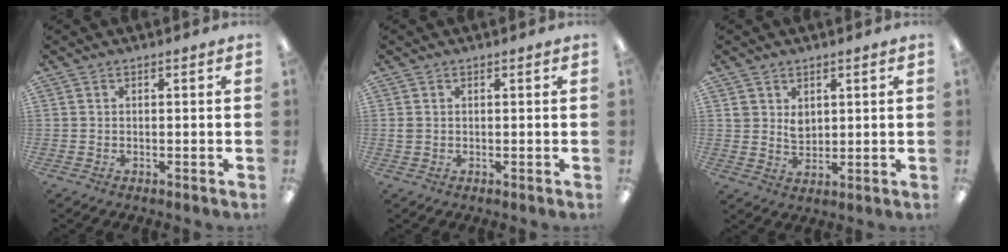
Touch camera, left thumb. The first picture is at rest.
{"total": 1.1, "force": [0.2, 1.0, 0.5], "torque": [-0.011, 0.005, 0.002]}
{"total": 3.9, "force": [2.2, 3.0, 1.3], "torque": [-0.017, -0.003, 0.038]}